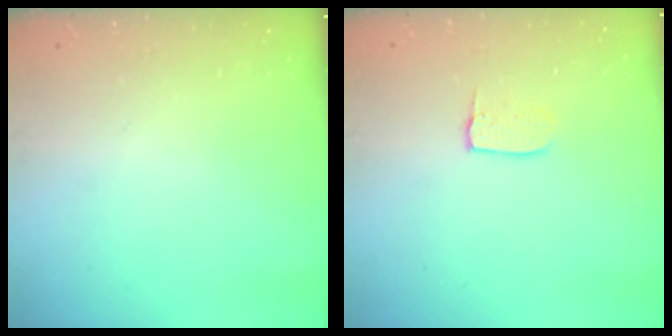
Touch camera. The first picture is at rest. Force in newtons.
{"total": 4.9, "press": 4.8, "slide": 0.4}